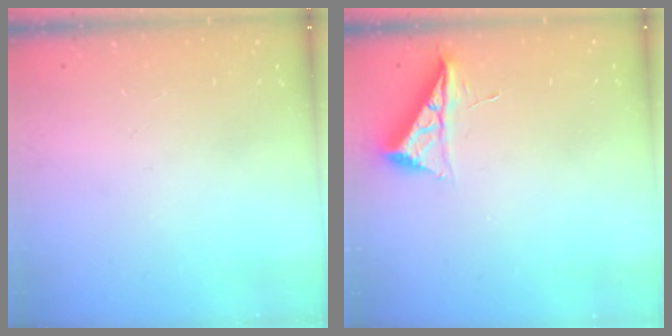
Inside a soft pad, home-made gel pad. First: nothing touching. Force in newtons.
{"total": 6.8, "press": 6.7, "slide": 0.7}